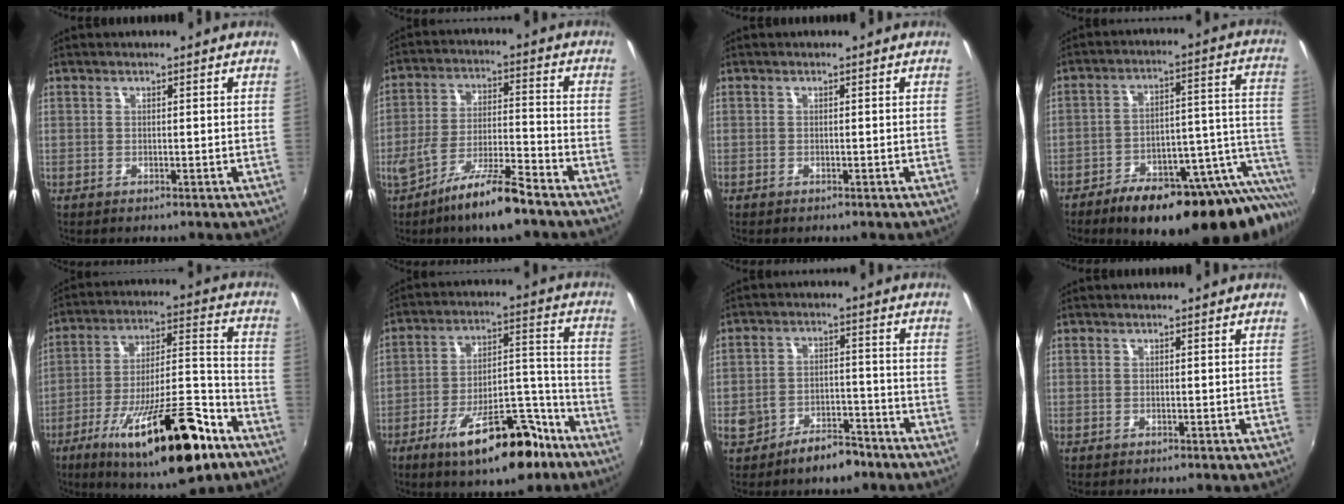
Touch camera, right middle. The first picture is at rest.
{"total": 11.2, "force": [-7.9, 1.2, 7.8], "torque": [-0.152, -0.012, -0.137]}
{"total": 0.0}
{"total": 25.9, "force": [-19.7, 7.2, 15.3], "torque": [-0.180, -0.012, -0.267]}
{"total": 24.9, "force": [-14.0, 6.6, 19.5], "torque": [-0.323, -0.028, -0.218]}
{"total": 17.0, "force": [-10.7, 6.1, 11.7], "torque": [-0.194, 0.008, -0.157]}
{"total": 7.7, "force": [-5.5, 3.8, 3.8], "torque": [-0.077, 0.012, -0.078]}
{"total": 0.0}